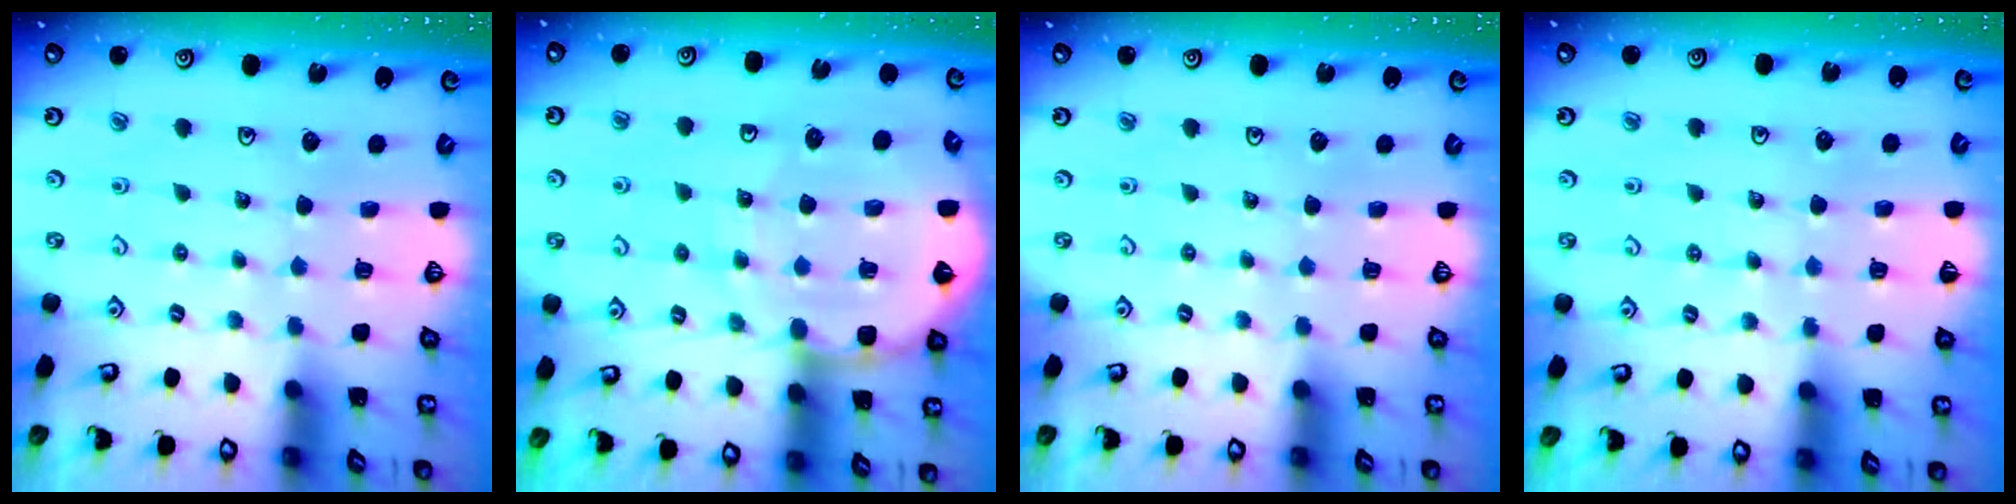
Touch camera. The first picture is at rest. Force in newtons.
{"total": 9.6, "press": 9.5, "slide": 1.2}
{"total": 0.0}
{"total": 3.0, "press": 2.9, "slide": 0.6}